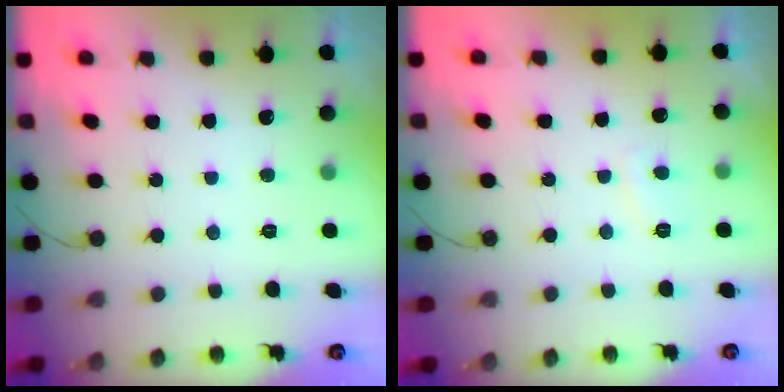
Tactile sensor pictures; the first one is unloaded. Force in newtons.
{"total": 2.2, "press": 2.1, "slide": 0.8}